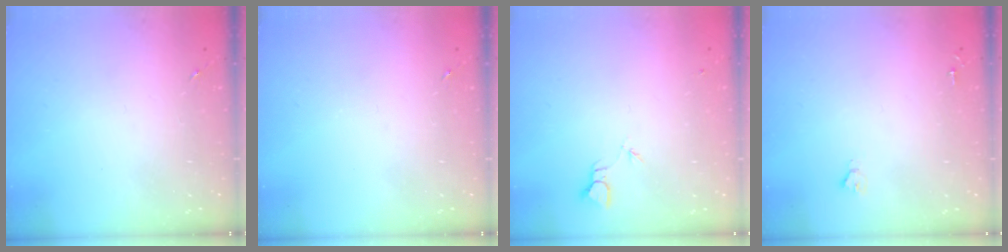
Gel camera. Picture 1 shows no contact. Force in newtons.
{"total": 0.0}
{"total": 1.9, "press": 1.9, "slide": 0.1}
{"total": 1.9, "press": 1.9, "slide": 0.2}